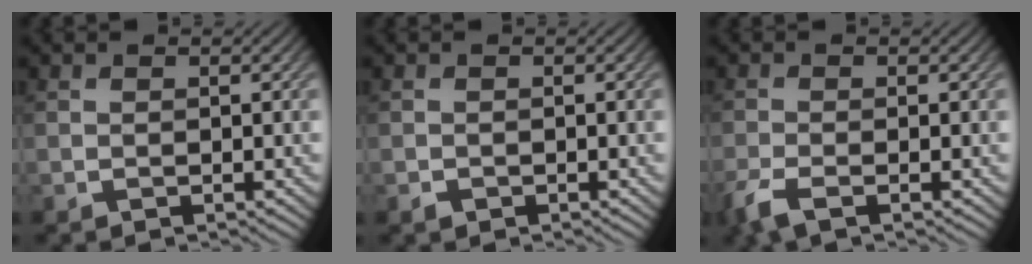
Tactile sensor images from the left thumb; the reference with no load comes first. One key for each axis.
{"total": 0.5, "fx": -0.3, "fy": 0.4, "fz": 0.2, "tx": -0.002, "ty": -0.001, "tz": -0.008}
{"total": 2.9, "fx": -1.9, "fy": 0.5, "fz": 2.1, "tx": -0.050, "ty": -0.003, "tz": -0.050}